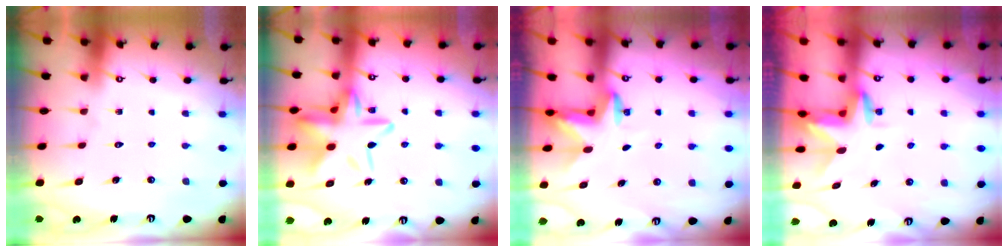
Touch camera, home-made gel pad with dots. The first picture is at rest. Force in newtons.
{"total": 18.5, "press": 18.4, "slide": 1.9}
{"total": 2.9, "press": 2.8, "slide": 0.6}
{"total": 3.0, "press": 3.0, "slide": 0.2}